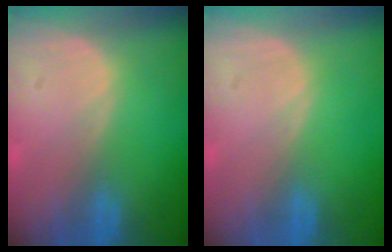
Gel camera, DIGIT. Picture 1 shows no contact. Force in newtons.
{"total": 0.0}